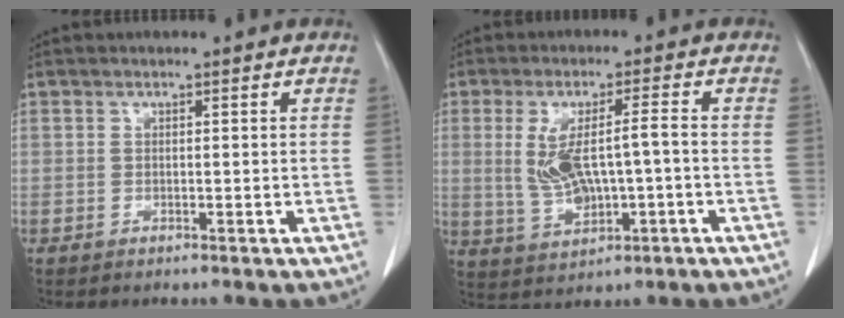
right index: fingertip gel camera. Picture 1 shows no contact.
{"total": 8.4, "force": [-0.4, 2.3, 8.0], "torque": [-0.163, 0.013, 0.007]}